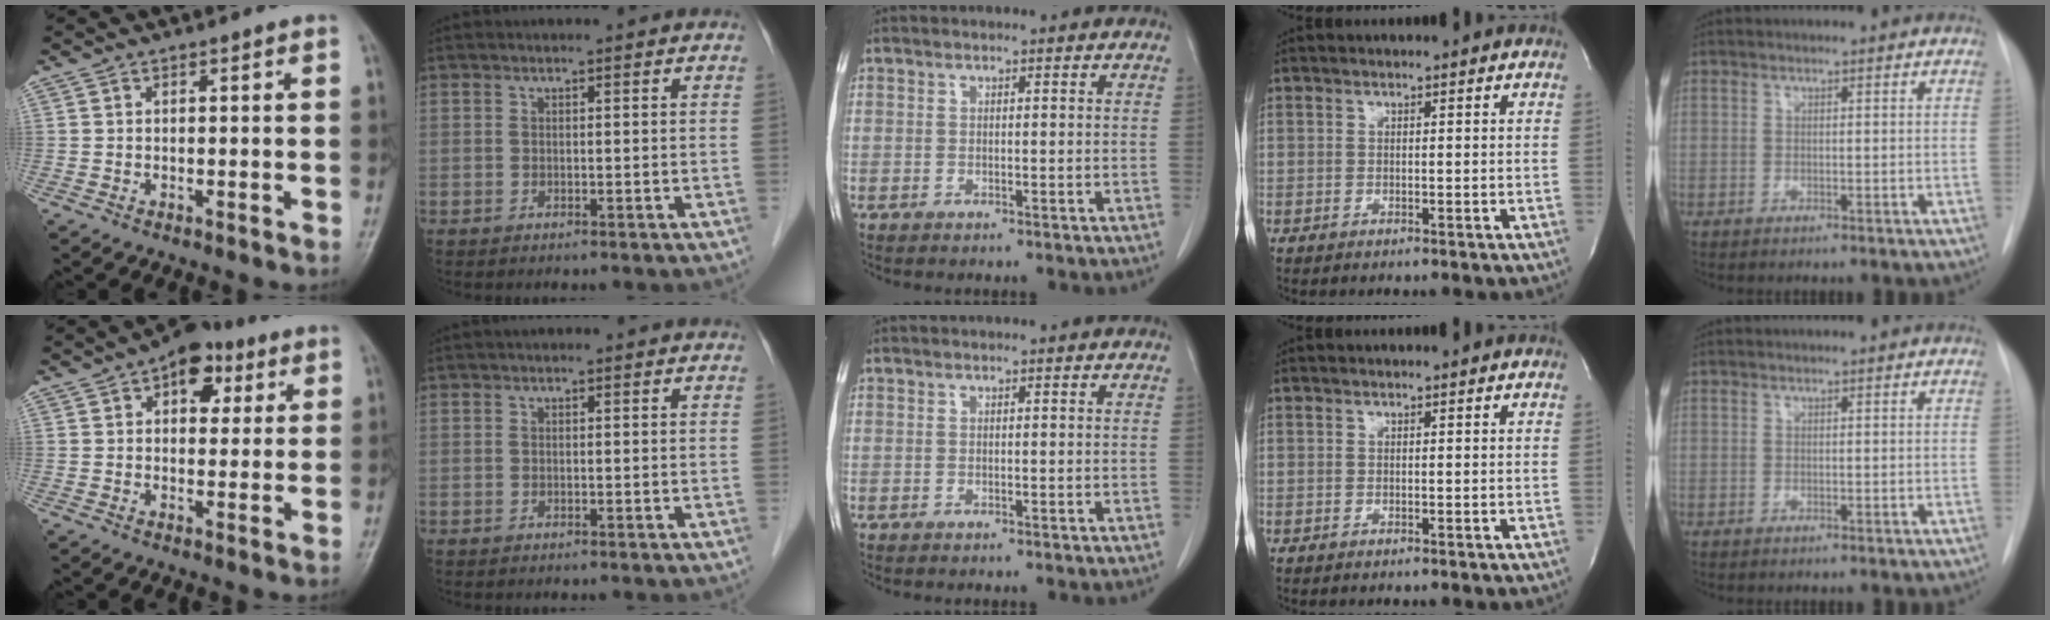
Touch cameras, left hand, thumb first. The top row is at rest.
{"thumb": {"total": 9.6, "force": [4.1, 5.9, 6.3], "torque": [-0.049, 0.001, 0.051]}}